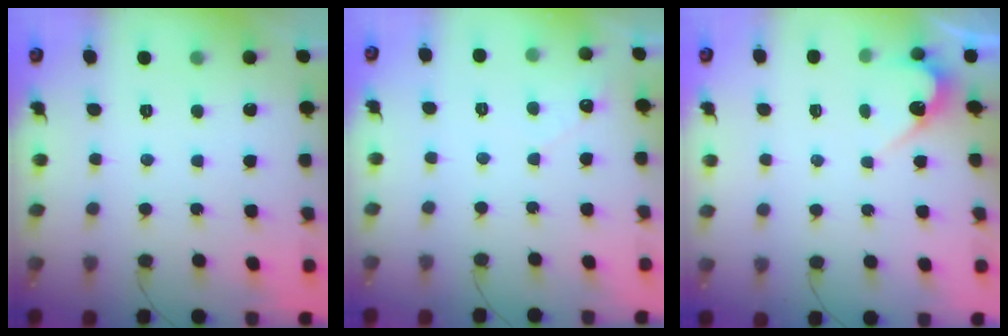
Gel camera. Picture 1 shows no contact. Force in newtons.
{"total": 1.7, "press": 1.7, "slide": 0.1}
{"total": 4.6, "press": 4.6, "slide": 0.2}